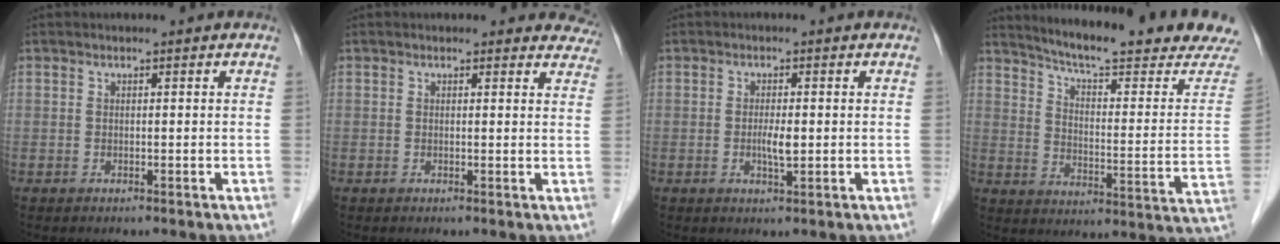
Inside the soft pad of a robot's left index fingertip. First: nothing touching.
{"total": 4.7, "force": [4.2, 2.2, 0.0], "torque": [0.031, -0.012, 0.014]}
{"total": 2.2, "force": [-0.4, 0.6, 2.1], "torque": [-0.041, -0.002, -0.007]}
{"total": 22.0, "force": [20.2, 0.3, 8.5], "torque": [-0.129, -0.088, 0.258]}